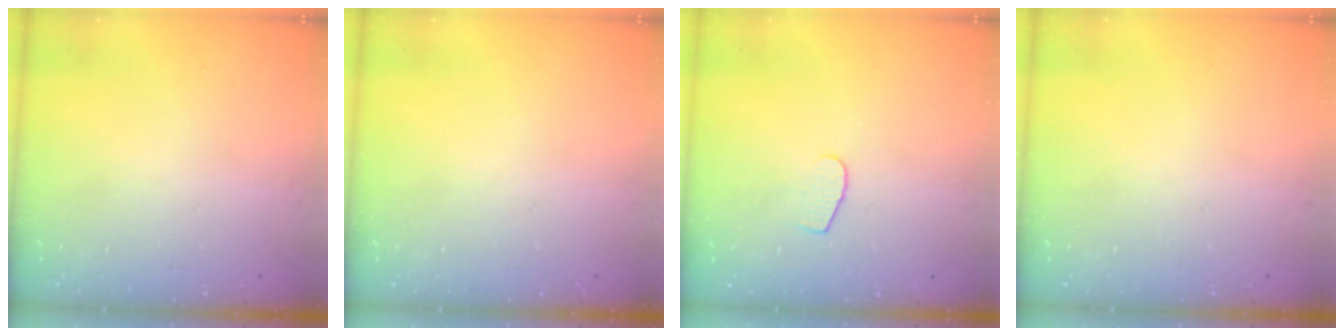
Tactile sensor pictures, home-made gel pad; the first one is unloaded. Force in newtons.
{"total": 0.0}
{"total": 4.6, "press": 4.5, "slide": 0.4}
{"total": 0.0}